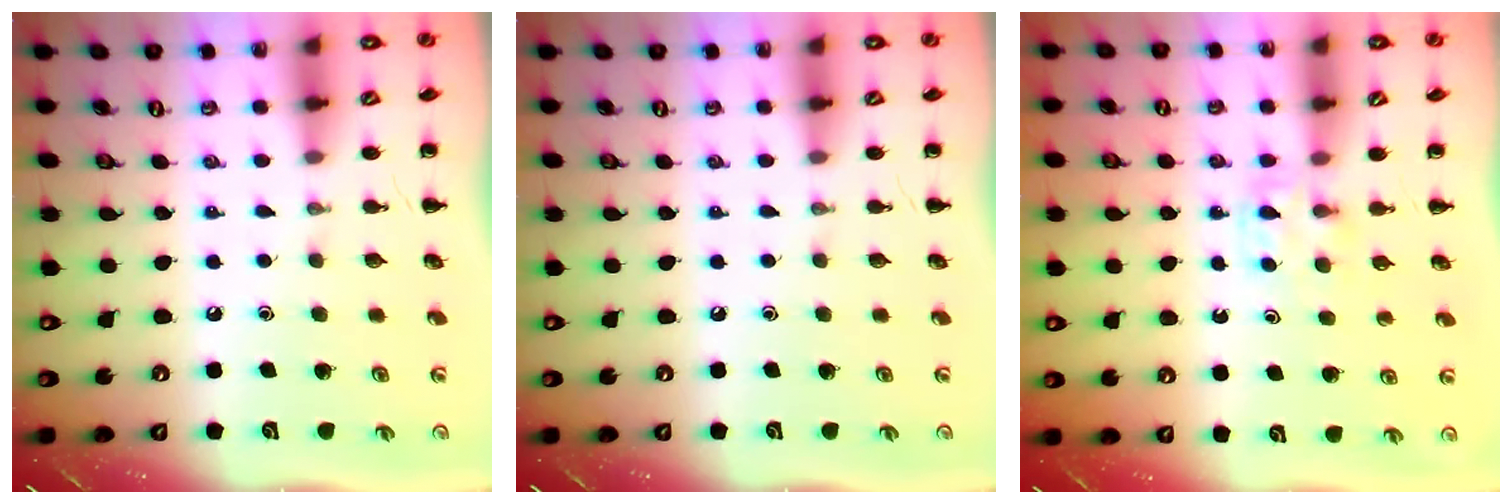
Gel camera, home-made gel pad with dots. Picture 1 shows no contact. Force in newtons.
{"total": 0.0}
{"total": 3.7, "press": 3.5, "slide": 1.3}